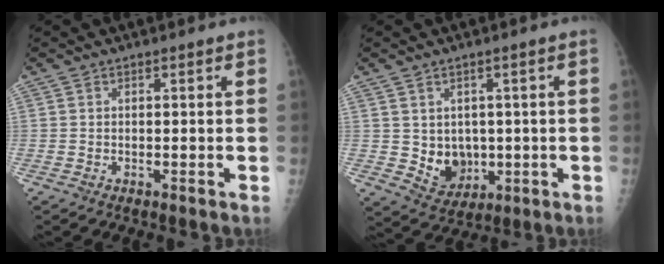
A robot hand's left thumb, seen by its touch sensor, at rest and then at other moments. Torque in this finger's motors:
{"motor_torque": [-0.46, -0.04, 0.20, -0.15, 0.00]}